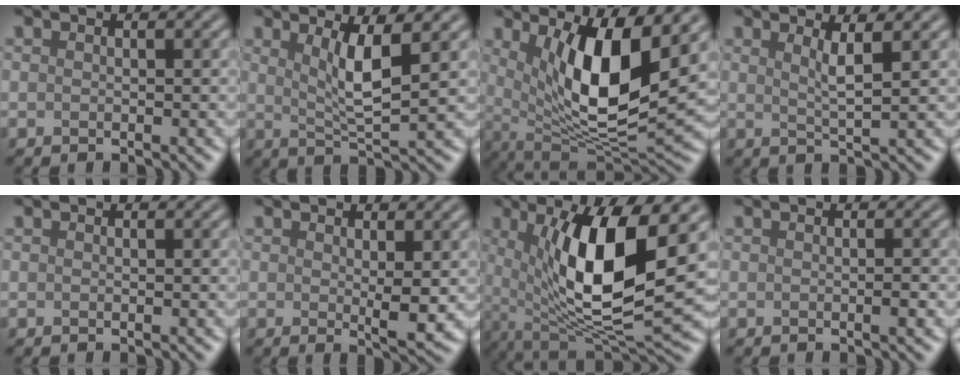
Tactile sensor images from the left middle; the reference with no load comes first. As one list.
[{"total": 4.2, "force": [1.5, 0.8, 3.8], "torque": [-0.070, -0.008, 0.030]}, {"total": 9.5, "force": [2.6, 3.1, 8.6], "torque": [-0.143, -0.023, 0.052]}, {"total": 2.4, "force": [1.0, 0.5, 2.2], "torque": [-0.031, -0.002, 0.015]}, {"total": 0.0}, {"total": 2.2, "force": [0.4, 0.4, 2.1], "torque": [-0.033, -0.011, 0.009]}, {"total": 11.1, "force": [2.1, 3.3, 10.4], "torque": [-0.170, -0.012, 0.042]}, {"total": 0.8, "force": [-0.2, 0.0, 0.8], "torque": [-0.011, 0.001, -0.003]}]